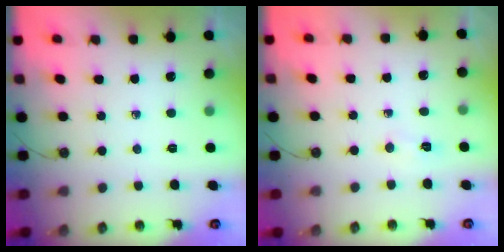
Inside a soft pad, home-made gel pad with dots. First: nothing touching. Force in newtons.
{"total": 4.1, "press": 2.2, "slide": 3.4}